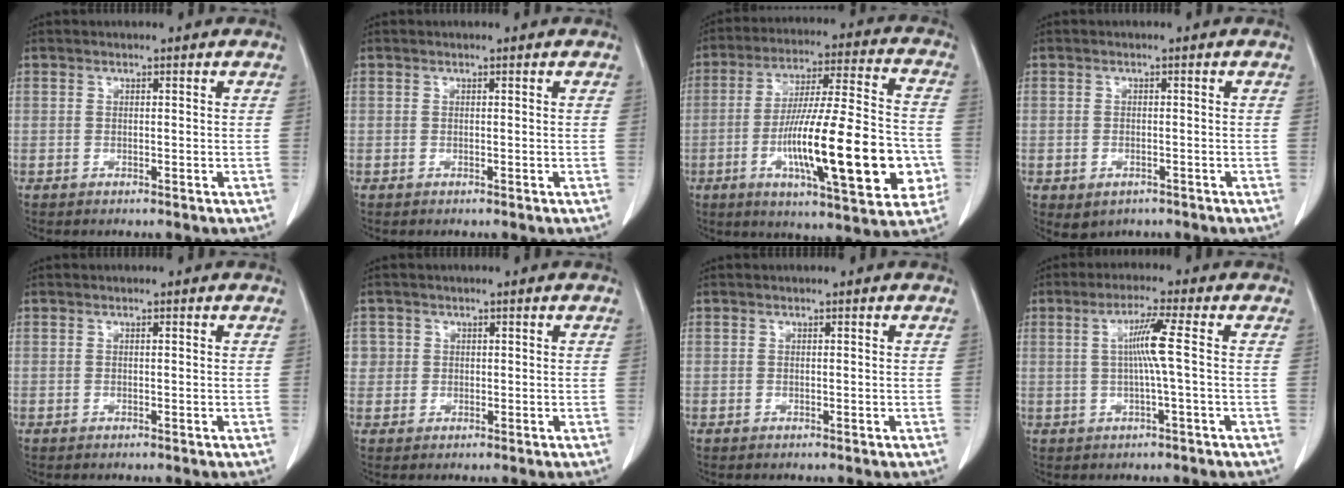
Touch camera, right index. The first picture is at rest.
{"total": 0.0}
{"total": 22.4, "force": [-5.6, 3.4, 21.4], "torque": [-0.328, -0.004, -0.083]}
{"total": 2.8, "force": [-1.5, 2.0, 1.3], "torque": [-0.016, -0.001, -0.010]}
{"total": 0.0}
{"total": 2.1, "force": [0.5, 2.0, 0.0], "torque": [0.018, 0.002, 0.004]}
{"total": 0.0}
{"total": 5.2, "force": [0.4, -1.0, 5.1], "torque": [-0.097, 0.006, 0.010]}